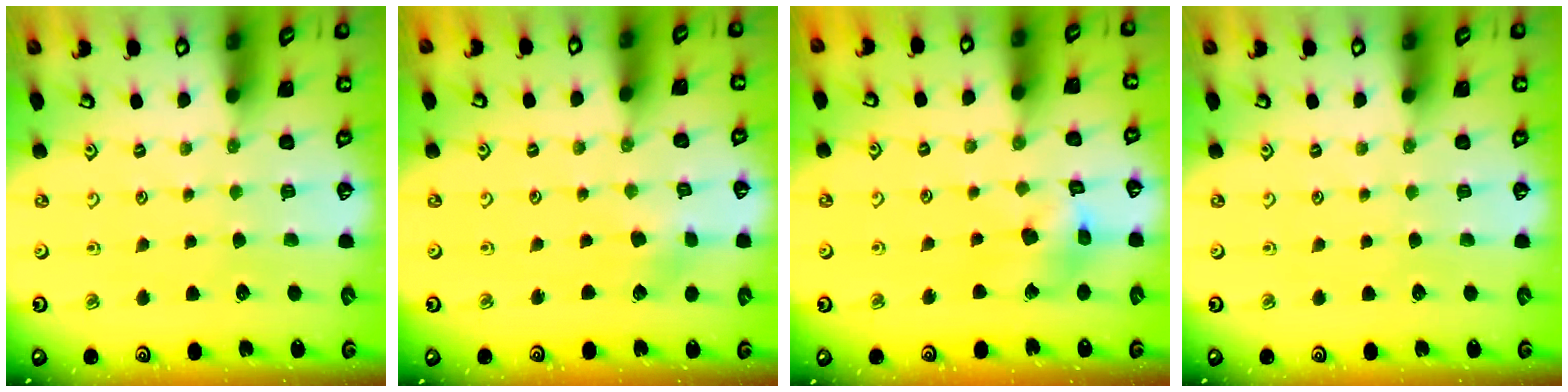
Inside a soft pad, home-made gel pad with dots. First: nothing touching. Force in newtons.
{"total": 2.4, "press": 2.4, "slide": 0.2}
{"total": 11.2, "press": 11.1, "slide": 1.5}
{"total": 0.0}